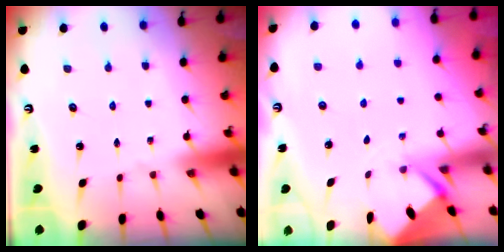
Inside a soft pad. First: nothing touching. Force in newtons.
{"total": 2.2, "press": 2.2, "slide": 0.2}